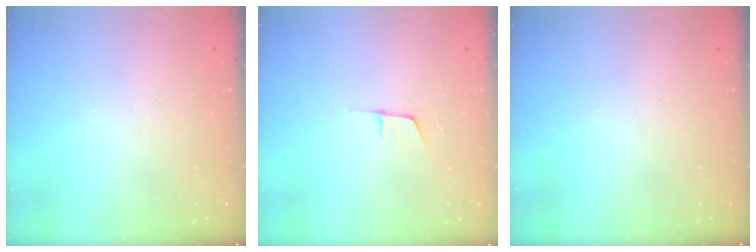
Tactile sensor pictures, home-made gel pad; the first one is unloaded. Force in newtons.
{"total": 5.1, "press": 4.3, "slide": 2.6}
{"total": 0.0}